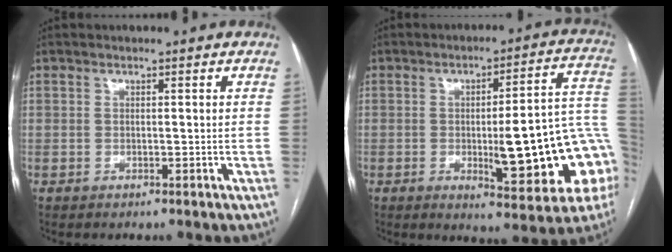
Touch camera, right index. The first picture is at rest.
{"total": 19.1, "force": [-3.5, 3.5, 18.5], "torque": [-0.165, 0.029, -0.027]}